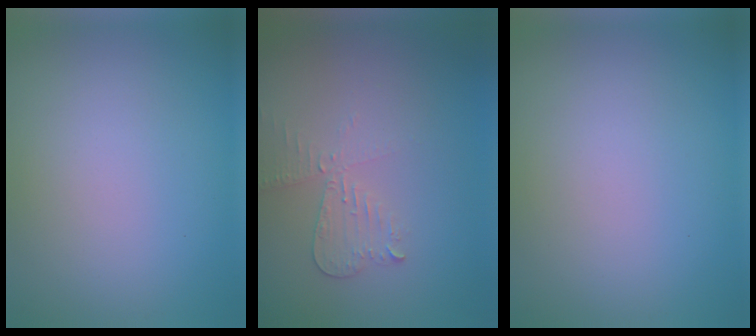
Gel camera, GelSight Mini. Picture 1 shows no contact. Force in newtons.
{"total": 2.4, "press": 2.4, "slide": 0.5}
{"total": 0.0}